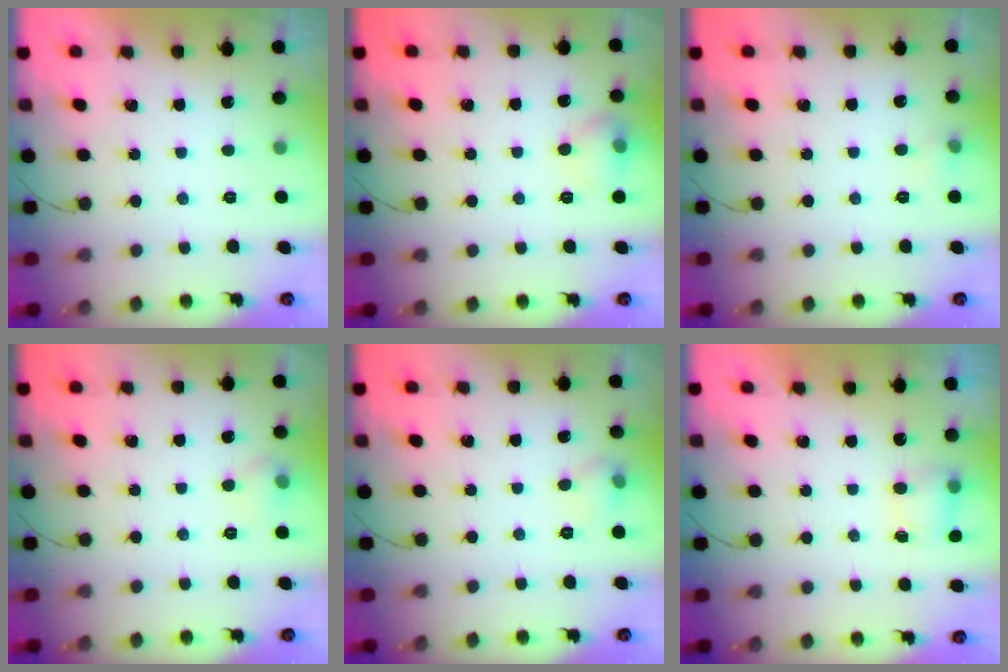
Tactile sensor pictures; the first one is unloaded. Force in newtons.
{"total": 6.8, "press": 6.6, "slide": 1.3}
{"total": 4.8, "press": 4.3, "slide": 2.1}
{"total": 5.5, "press": 5.3, "slide": 1.5}
{"total": 6.0, "press": 5.8, "slide": 1.4}
{"total": 4.3, "press": 4.2, "slide": 0.7}